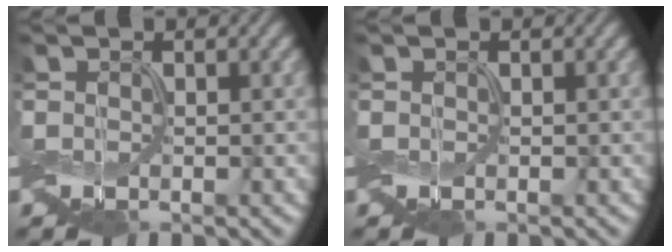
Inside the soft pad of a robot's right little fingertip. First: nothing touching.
{"total": 0.0}